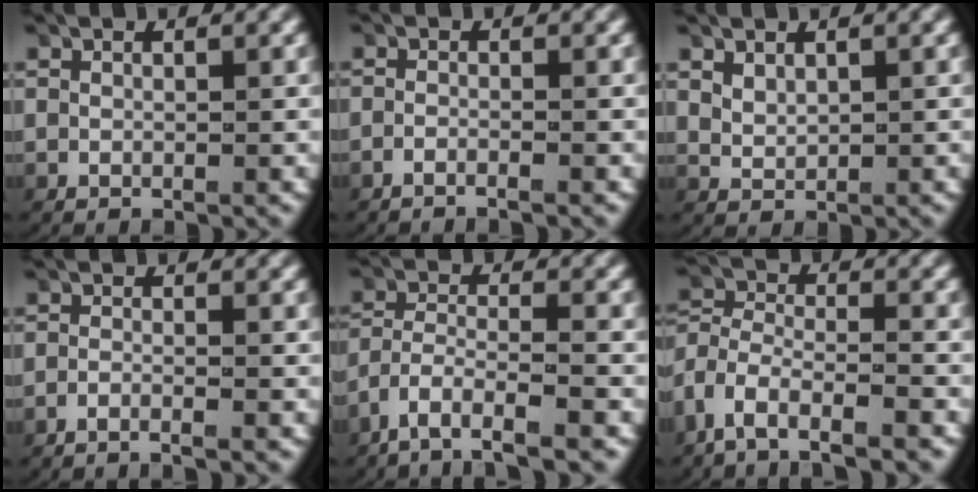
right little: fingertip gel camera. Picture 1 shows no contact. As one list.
[{"total": 1.9, "force": [-1.8, 0.1, 0.7], "torque": [-0.024, -0.003, -0.032]}, {"total": 1.2, "force": [0.9, 0.4, 0.6], "torque": [-0.021, -0.006, 0.030]}, {"total": 2.3, "force": [-2.1, 0.0, 0.9], "torque": [-0.028, -0.006, -0.035]}, {"total": 5.9, "force": [-4.3, 2.0, 3.5], "torque": [-0.082, -0.035, -0.056]}, {"total": 6.7, "force": [-4.1, 4.4, 3.1], "torque": [-0.089, -0.041, -0.061]}]